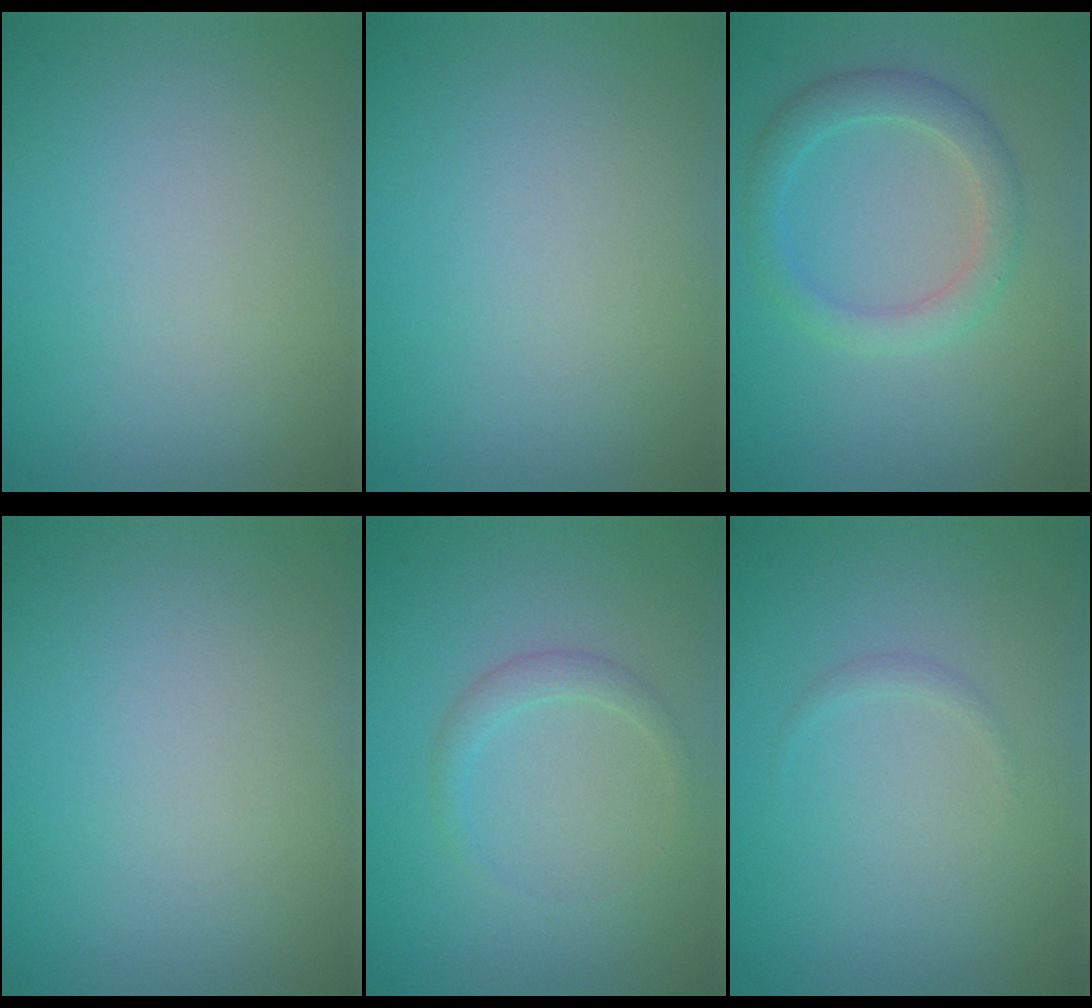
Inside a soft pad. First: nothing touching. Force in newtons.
{"total": 0.0}
{"total": 2.9, "press": 2.9, "slide": 0.2}
{"total": 0.0}
{"total": 1.4, "press": 1.4, "slide": 0.0}
{"total": 0.6, "press": 0.6, "slide": 0.0}